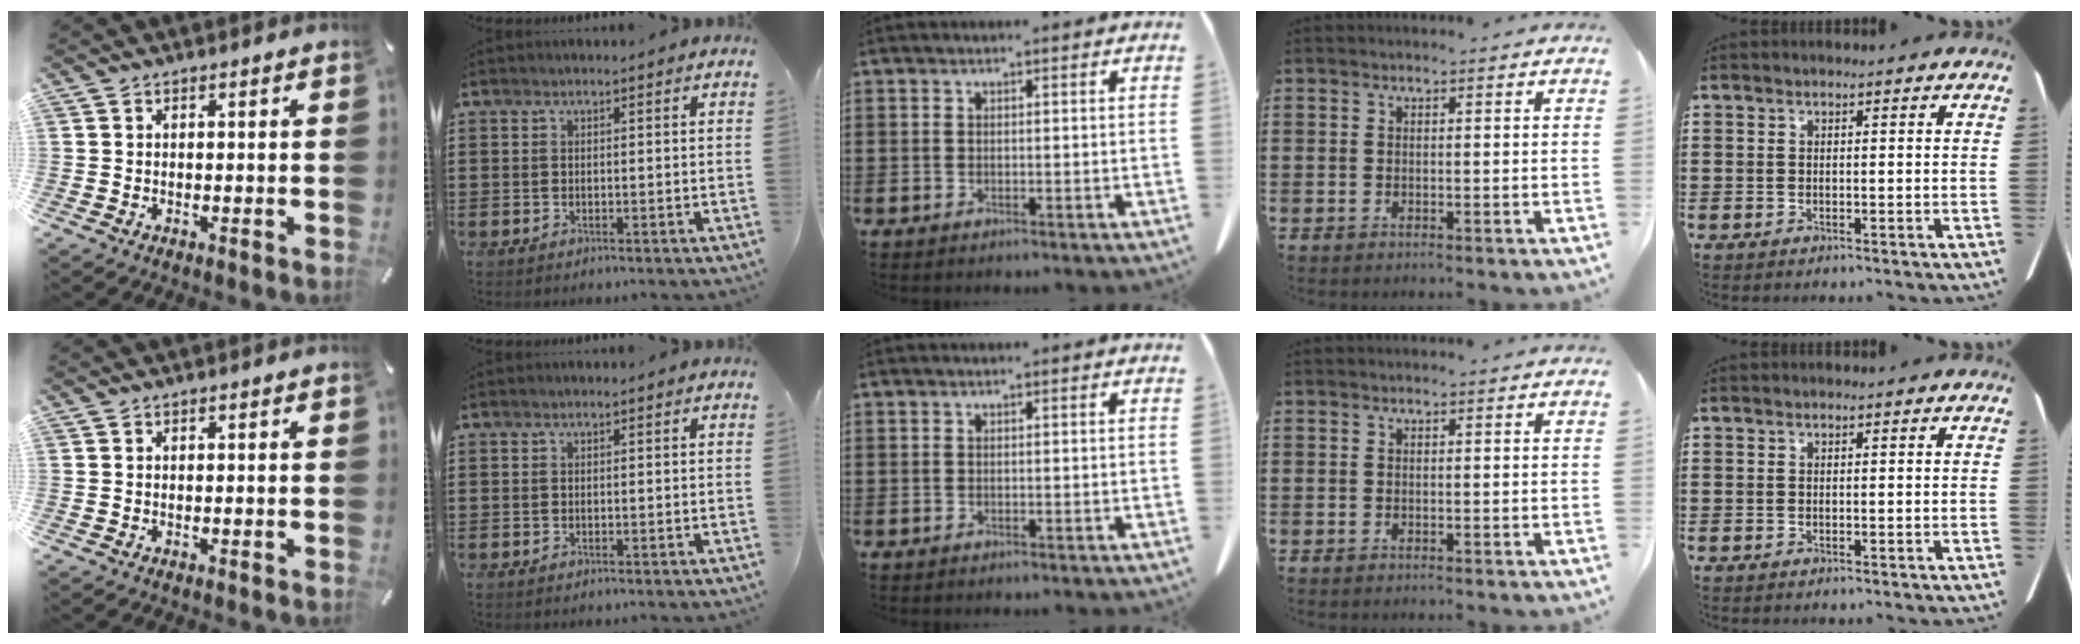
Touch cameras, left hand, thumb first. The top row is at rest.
{}